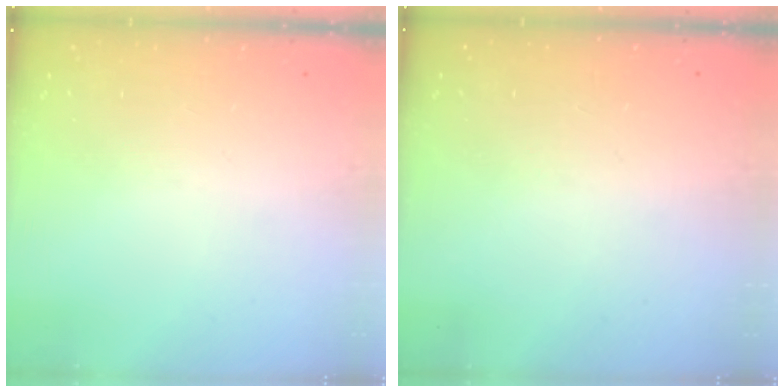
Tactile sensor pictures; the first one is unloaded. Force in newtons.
{"total": 2.2, "press": 2.2, "slide": 0.1}